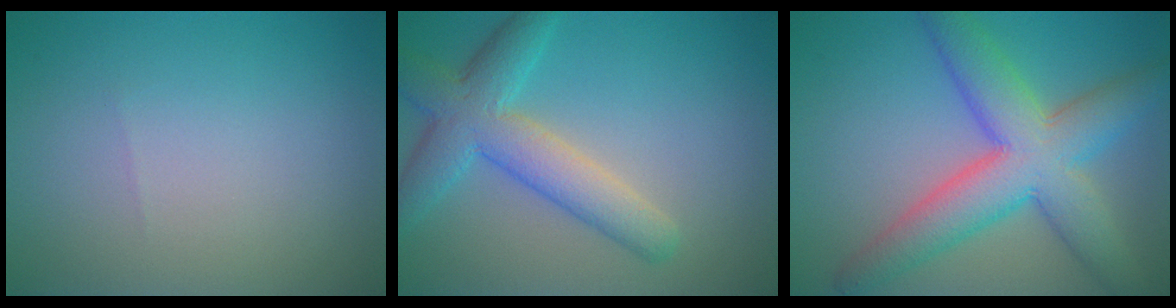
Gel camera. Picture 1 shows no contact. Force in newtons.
{"total": 5.9, "press": 5.9, "slide": 0.3}
{"total": 8.6, "press": 8.6, "slide": 0.4}